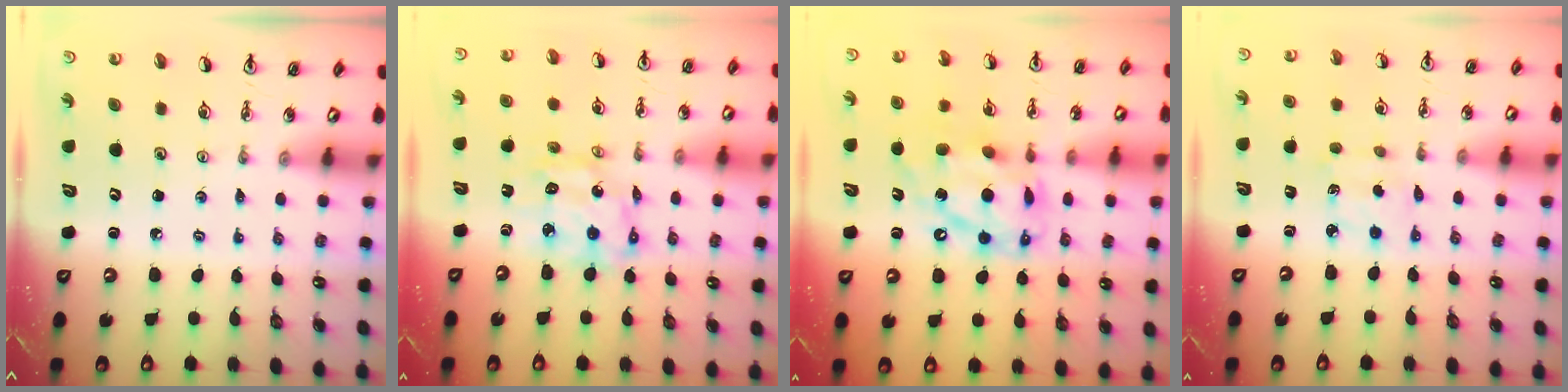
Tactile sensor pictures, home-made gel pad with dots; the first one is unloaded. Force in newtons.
{"total": 10.1, "press": 10.0, "slide": 0.9}
{"total": 15.6, "press": 15.6, "slide": 1.4}
{"total": 2.7, "press": 2.6, "slide": 0.6}